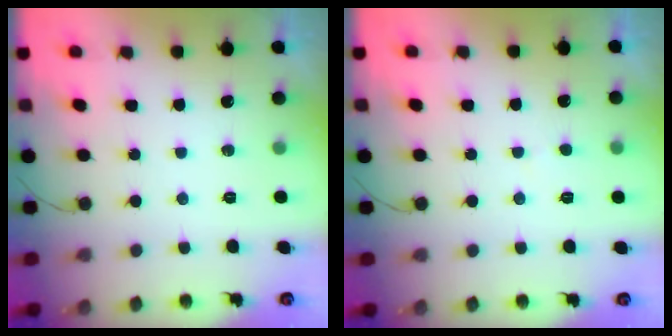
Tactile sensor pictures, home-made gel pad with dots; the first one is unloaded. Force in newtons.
{"total": 2.1, "press": 2.1, "slide": 0.2}